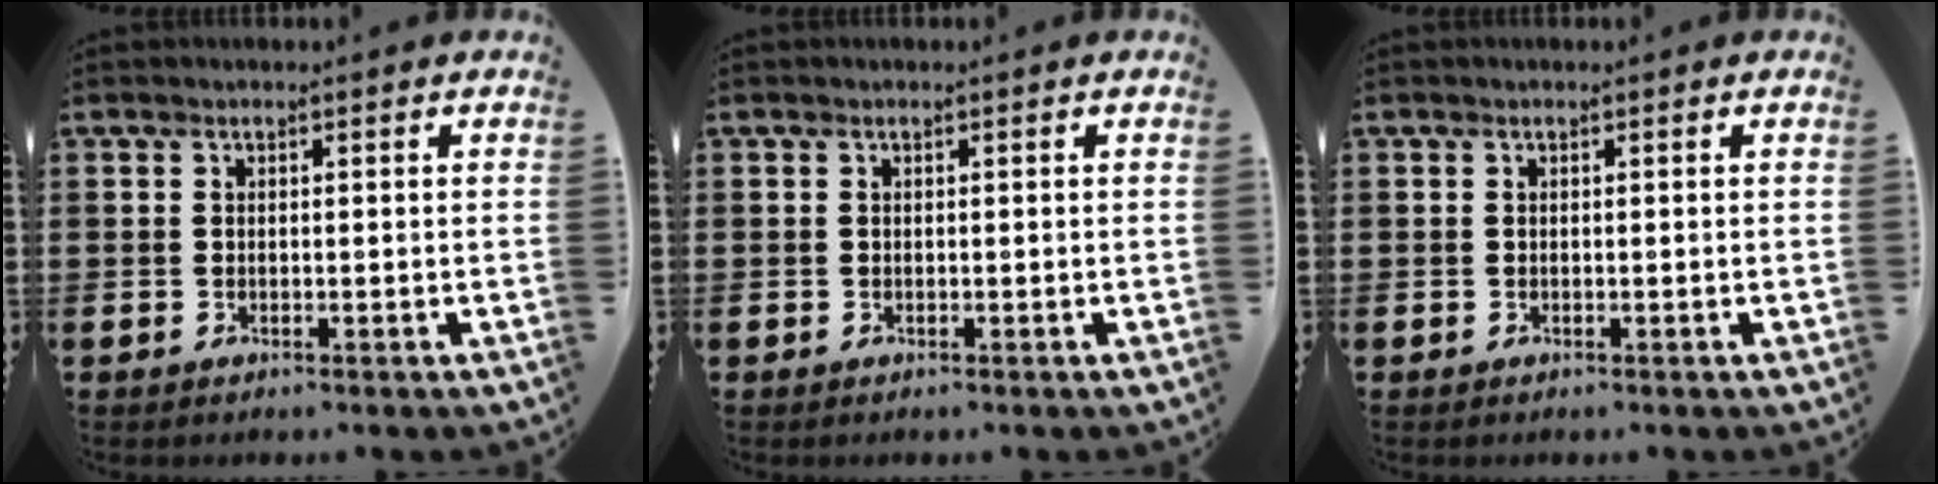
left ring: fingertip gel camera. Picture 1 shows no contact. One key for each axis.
{"total": 0.0}
{"total": 0.0}